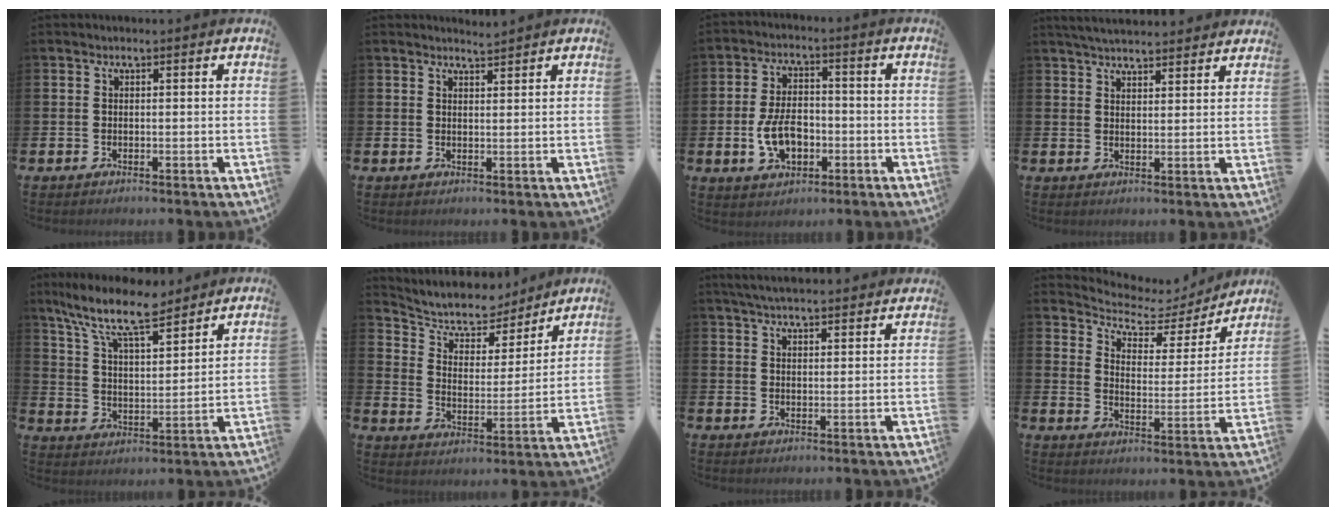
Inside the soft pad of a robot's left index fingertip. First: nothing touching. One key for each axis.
{"total": 2.4, "fx": 2.4, "fy": 0.0, "fz": -0.1, "tx": 0.008, "ty": -0.017, "tz": 0.042}
{"total": 6.4, "fx": -1.7, "fy": 3.9, "fz": 4.7, "tx": -0.094, "ty": 0.007, "tz": -0.033}
{"total": 4.3, "fx": 4.2, "fy": 0.5, "fz": 0.6, "tx": -0.019, "ty": -0.018, "tz": 0.078}
{"total": 10.6, "fx": 9.1, "fy": 2.3, "fz": 5.0, "tx": -0.123, "ty": -0.045, "tz": 0.160}
{"total": 8.2, "fx": 7.3, "fy": 3.2, "fz": 1.9, "tx": -0.067, "ty": -0.052, "tz": 0.125}
{"total": 4.5, "fx": 4.4, "fy": 0.3, "fz": 0.8, "tx": -0.024, "ty": -0.019, "tz": 0.081}
{"total": 5.2, "fx": 4.5, "fy": 2.3, "fz": 1.4, "tx": -0.052, "ty": -0.038, "tz": 0.067}